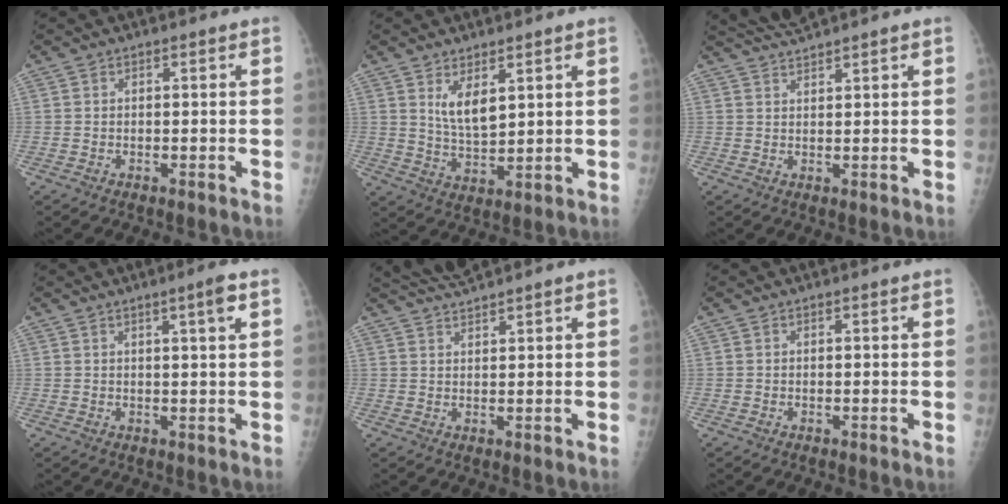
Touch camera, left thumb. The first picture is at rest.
{"total": 6.1, "force": [3.0, 2.6, 4.7], "torque": [-0.075, -0.030, 0.066]}
{"total": 3.4, "force": [3.2, -0.7, 0.6], "torque": [-0.014, -0.003, 0.069]}
{"total": 3.5, "force": [1.7, -0.2, 3.0], "torque": [-0.048, -0.007, 0.029]}
{"total": 3.9, "force": [3.7, -0.5, 1.0], "torque": [-0.022, -0.004, 0.076]}
{"total": 0.0}